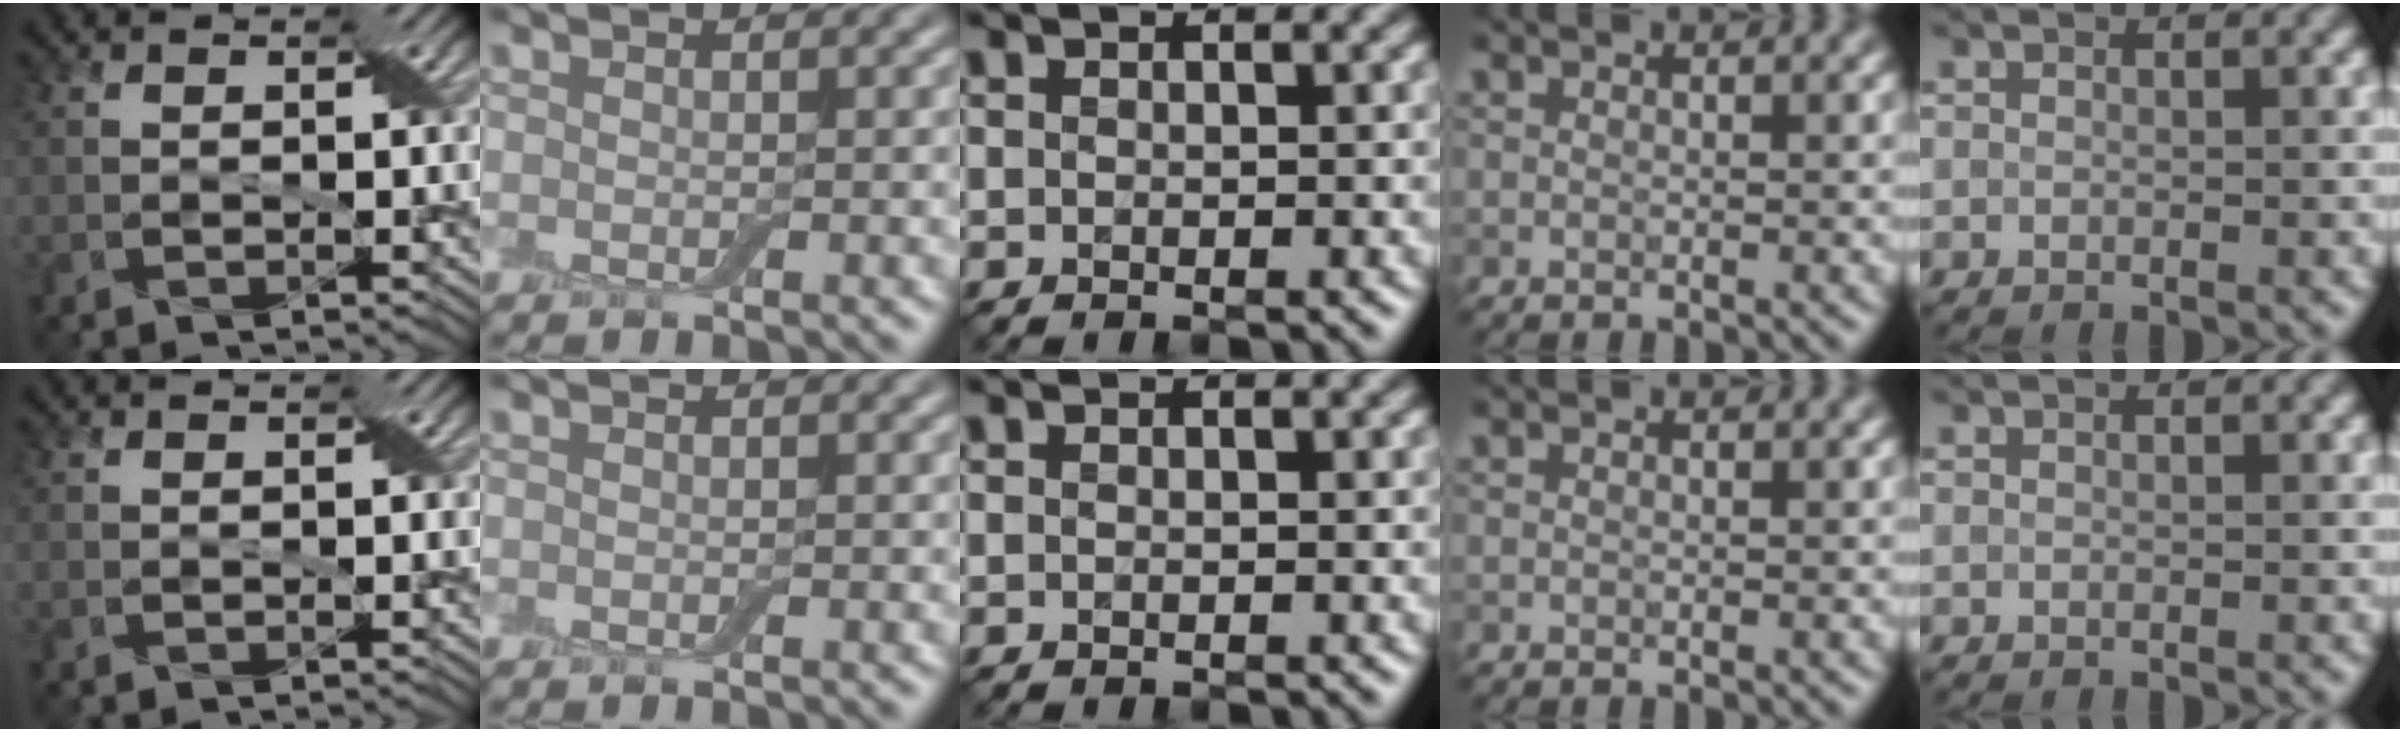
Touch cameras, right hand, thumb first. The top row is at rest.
{}